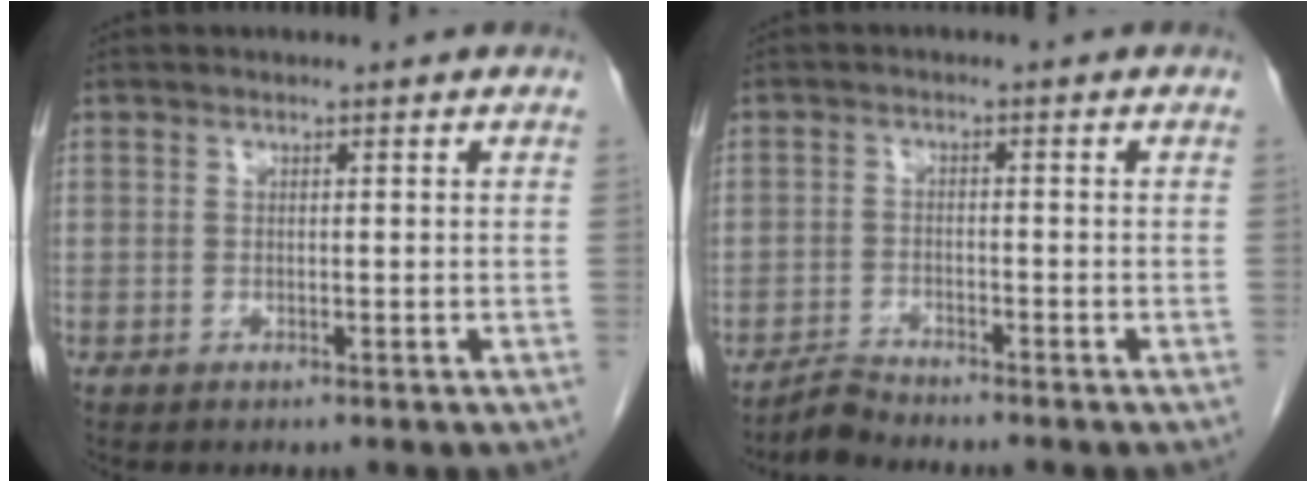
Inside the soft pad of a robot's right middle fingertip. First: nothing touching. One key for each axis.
{"total": 2.5, "fx": -2.5, "fy": -0.3, "fz": -0.1, "tx": 0.000, "ty": -0.015, "tz": -0.048}